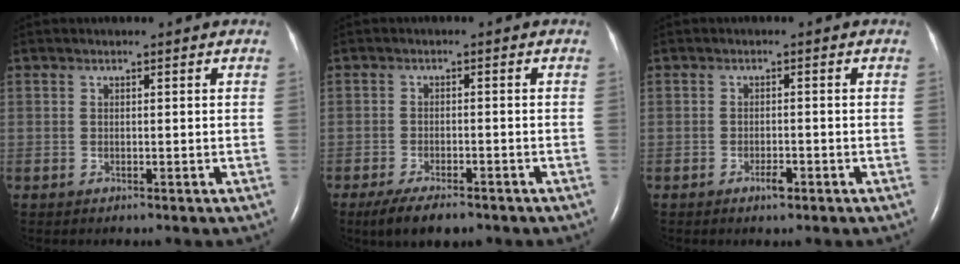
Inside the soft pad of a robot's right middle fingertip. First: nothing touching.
{"total": 6.4, "force": [-4.8, 1.9, 3.8], "torque": [-0.066, -0.010, -0.075]}
{"total": 1.8, "force": [-1.1, 0.5, 1.3], "torque": [-0.025, -0.001, -0.015]}